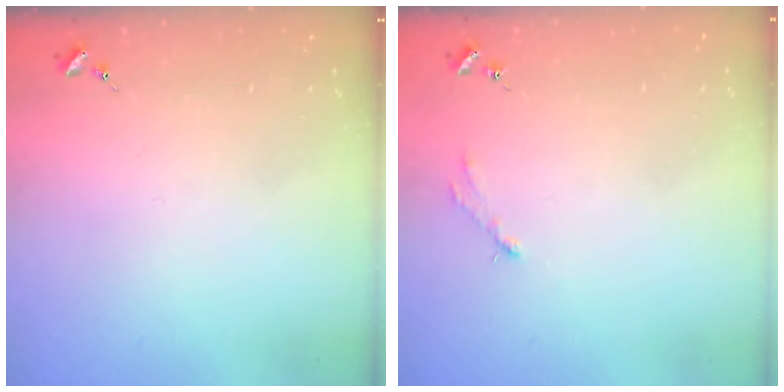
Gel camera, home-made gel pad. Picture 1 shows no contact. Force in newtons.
{"total": 2.8, "press": 2.8, "slide": 0.4}